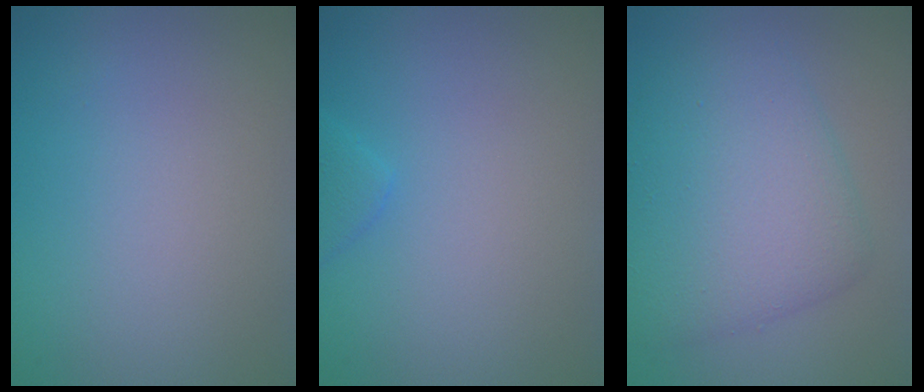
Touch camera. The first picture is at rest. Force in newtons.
{"total": 1.4, "press": 1.4, "slide": 0.1}
{"total": 6.6, "press": 6.6, "slide": 0.2}